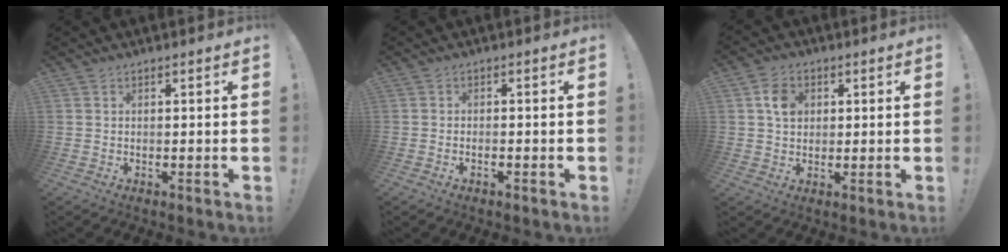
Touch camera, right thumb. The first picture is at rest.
{"total": 1.0, "force": [-0.8, 0.2, 0.6], "torque": [-0.017, 0.003, -0.014]}
{"total": 6.2, "force": [1.6, 5.0, 3.4], "torque": [-0.046, 0.005, 0.028]}